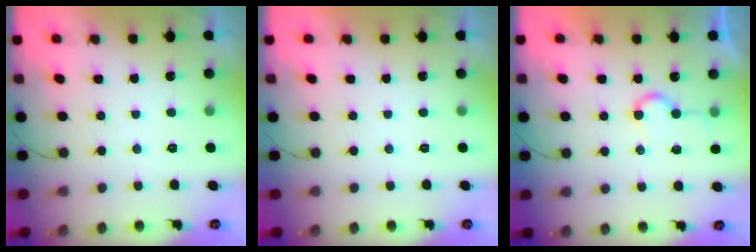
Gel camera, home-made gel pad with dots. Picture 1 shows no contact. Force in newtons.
{"total": 1.8, "press": 1.8, "slide": 0.0}
{"total": 6.6, "press": 6.6, "slide": 0.7}